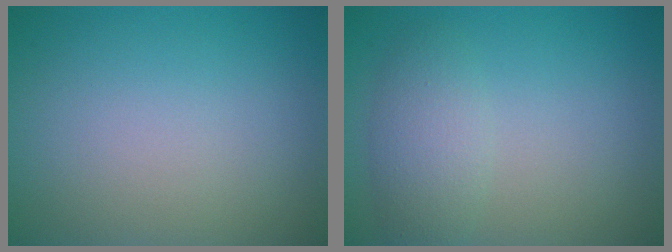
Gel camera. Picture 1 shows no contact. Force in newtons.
{"total": 2.9, "press": 2.9, "slide": 0.1}